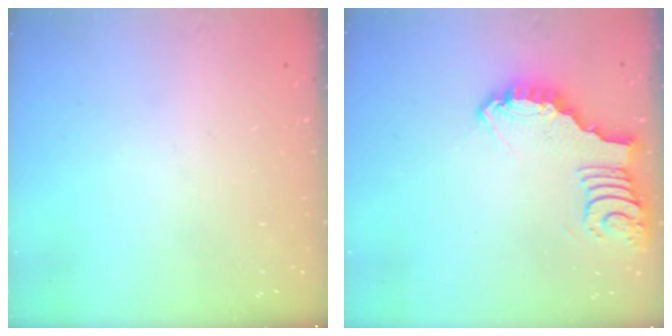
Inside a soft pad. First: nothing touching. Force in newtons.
{"total": 3.8, "press": 3.8, "slide": 0.1}